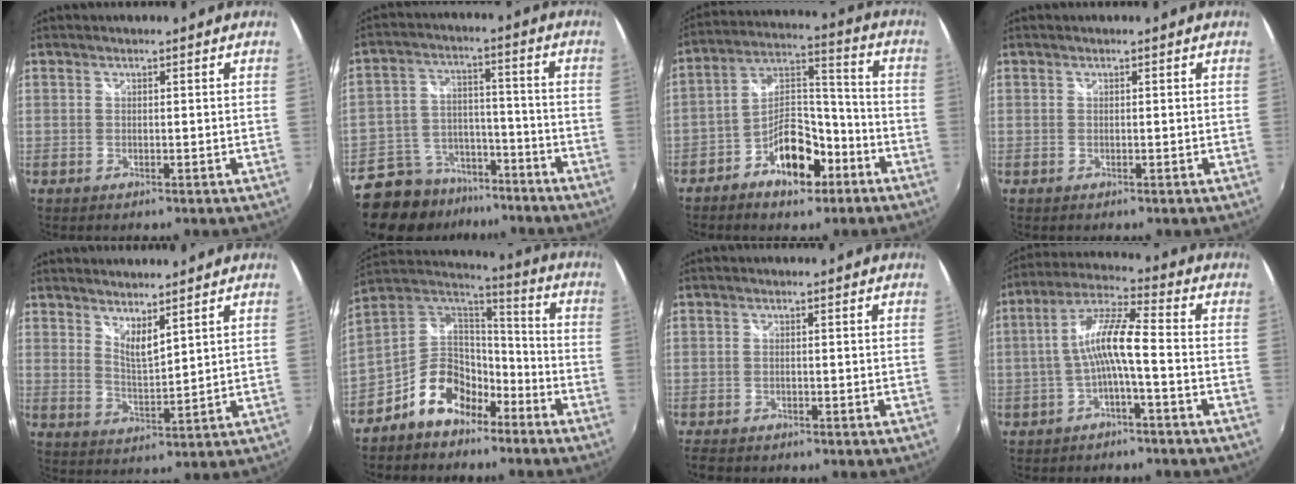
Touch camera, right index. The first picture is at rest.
{"total": 14.0, "force": [-9.8, 9.0, 4.4], "torque": [-0.112, 0.029, -0.138]}
{"total": 11.6, "force": [-6.5, 5.6, 7.8], "torque": [-0.135, 0.033, -0.101]}
{"total": 0.0}
{"total": 5.0, "force": [4.2, 0.8, 2.6], "torque": [-0.040, -0.009, 0.071]}
{"total": 13.7, "force": [-8.5, 8.6, 6.5], "torque": [-0.136, 0.045, -0.142]}
{"total": 2.9, "force": [-2.2, 1.3, 1.4], "torque": [-0.035, -0.009, -0.039]}
{"total": 8.2, "force": [-2.5, 0.9, 7.8], "torque": [-0.174, 0.017, -0.043]}